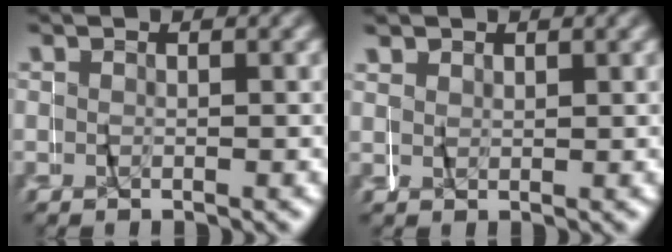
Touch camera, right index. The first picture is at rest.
{"total": 1.3, "force": [1.1, 0.6, -0.1], "torque": [-0.001, -0.003, 0.022]}